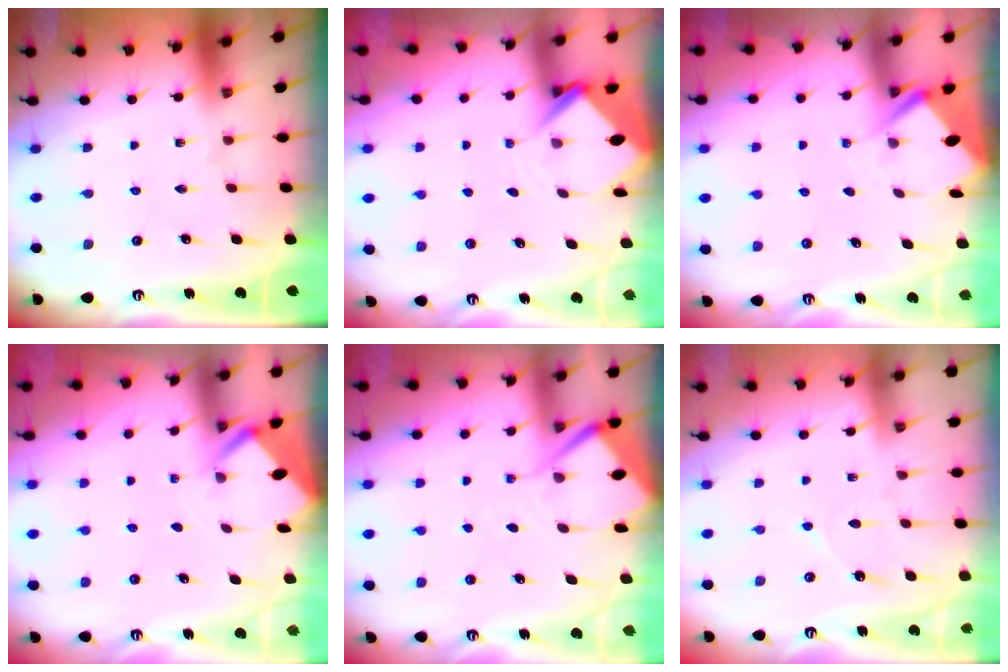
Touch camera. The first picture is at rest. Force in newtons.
{"total": 3.8, "press": 3.8, "slide": 0.2}
{"total": 2.7, "press": 2.7, "slide": 0.3}
{"total": 2.8, "press": 2.8, "slide": 0.2}
{"total": 6.1, "press": 6.0, "slide": 0.5}
{"total": 3.8, "press": 3.8, "slide": 0.2}